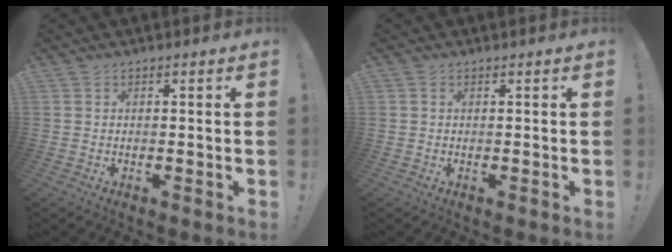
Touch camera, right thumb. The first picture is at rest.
{"total": 0.0}